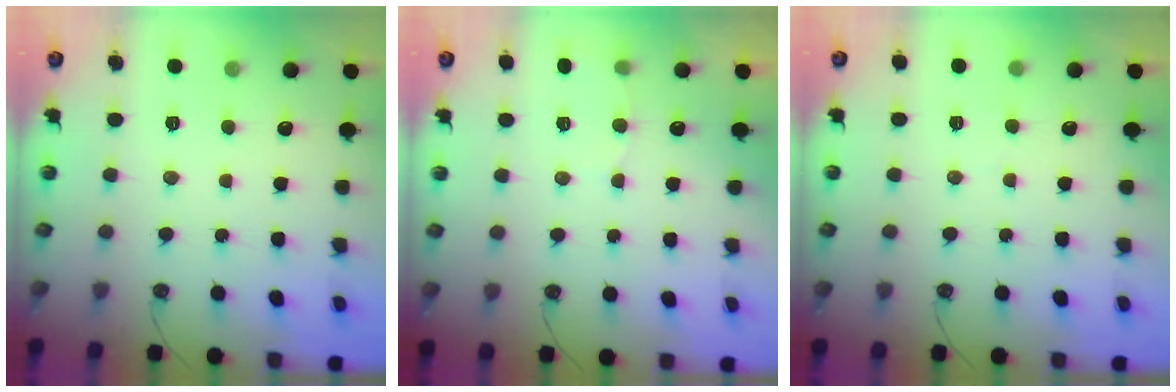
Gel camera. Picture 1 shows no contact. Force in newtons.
{"total": 4.3, "press": 4.2, "slide": 1.2}
{"total": 1.4, "press": 1.4, "slide": 0.1}